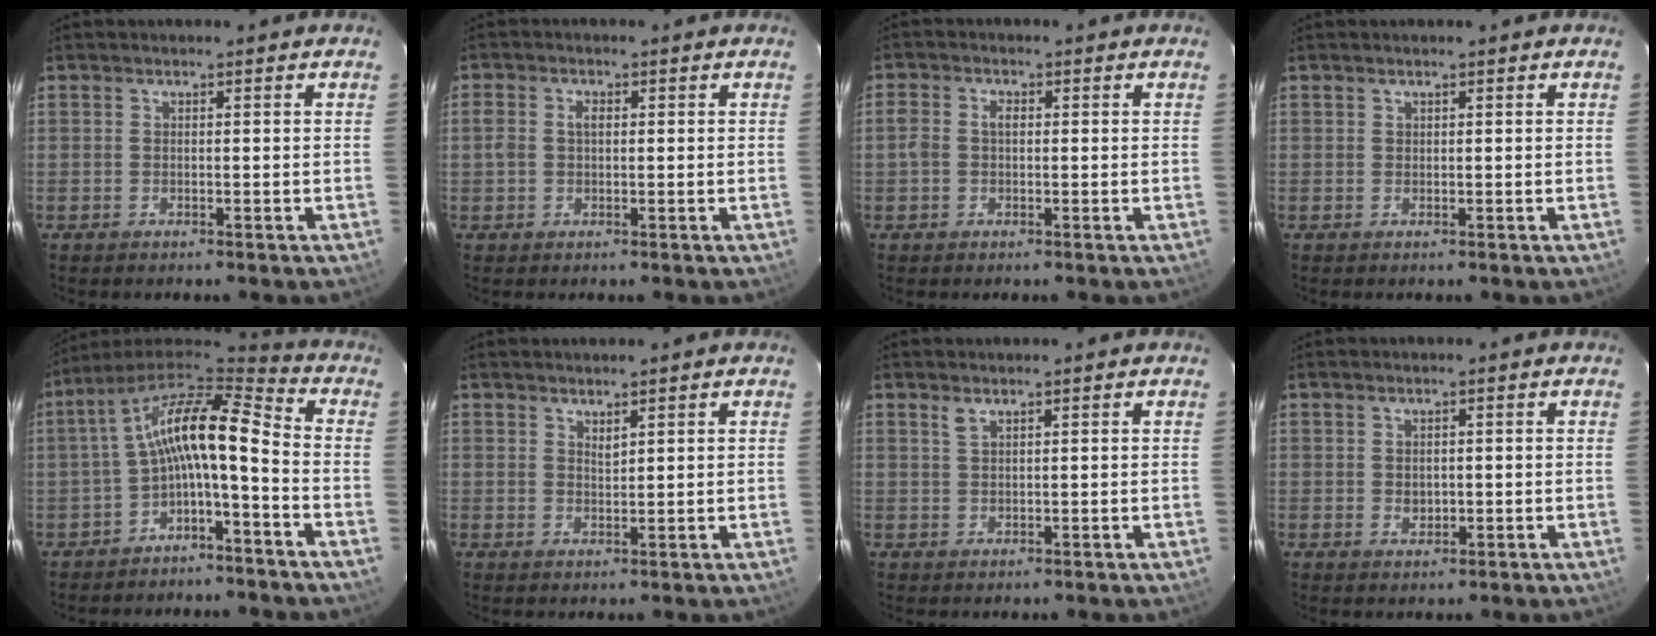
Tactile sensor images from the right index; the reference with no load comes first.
{"total": 2.7, "force": [0.1, 1.9, 2.0], "torque": [-0.039, 0.007, -0.001]}
{"total": 2.9, "force": [-0.2, 2.0, 2.1], "torque": [-0.041, 0.008, -0.007]}
{"total": 0.0}
{"total": 13.2, "force": [-2.9, 4.0, 12.2], "torque": [-0.241, 0.025, -0.059]}
{"total": 1.4, "force": [1.2, 0.4, 0.7], "torque": [-0.011, 0.000, 0.021]}
{"total": 1.2, "force": [0.8, 0.3, 0.7], "torque": [-0.014, 0.002, 0.017]}
{"total": 2.0, "force": [-0.1, 1.6, 1.1], "torque": [-0.016, 0.000, 0.000]}